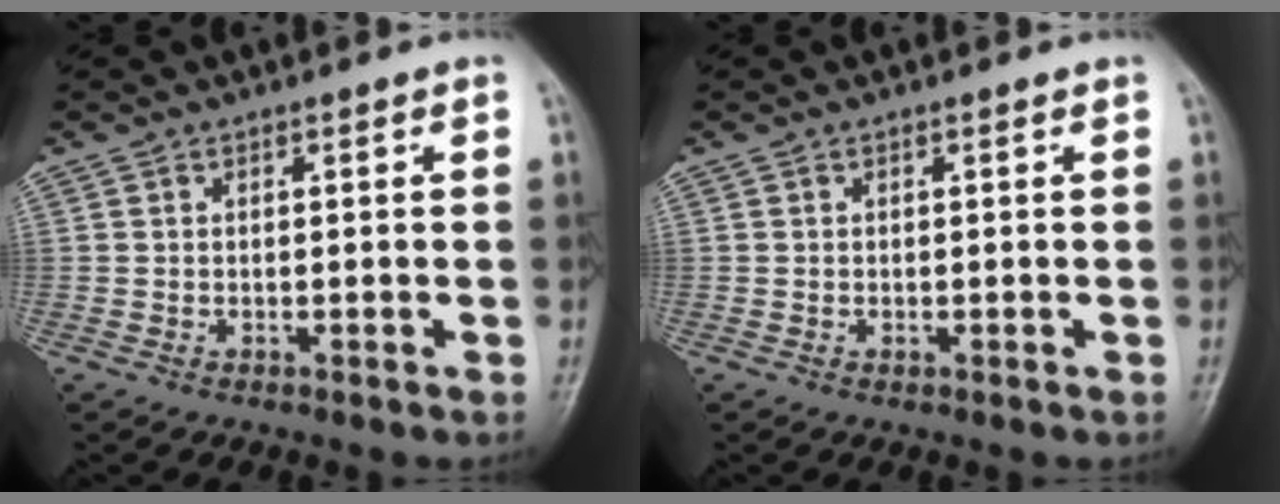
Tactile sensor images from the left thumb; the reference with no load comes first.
{"total": 0.5, "force": [0.1, 0.3, 0.4], "torque": [-0.006, 0.001, 0.002]}